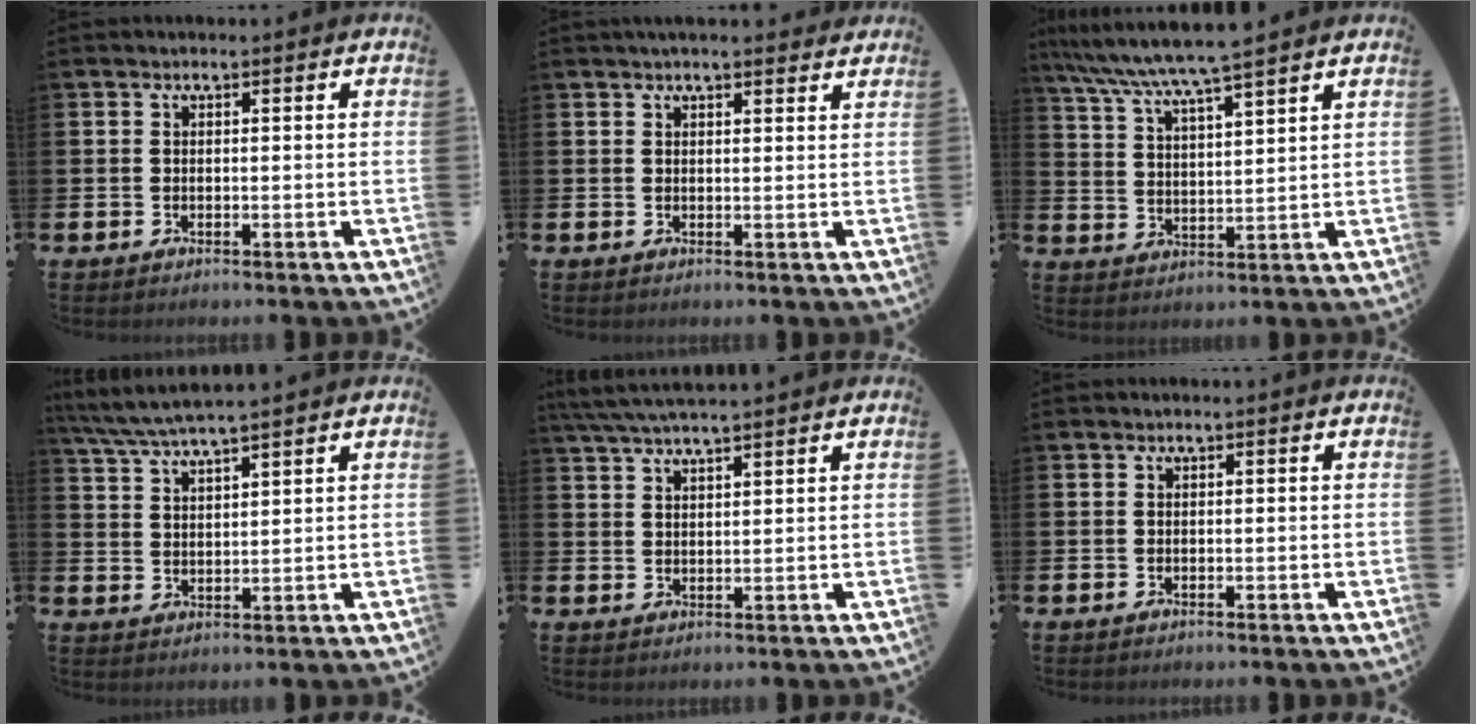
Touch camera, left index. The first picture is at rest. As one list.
[{"total": 2.3, "force": [2.2, 0.1, 0.5], "torque": [-0.008, -0.008, 0.039]}, {"total": 7.1, "force": [6.6, -0.1, 2.6], "torque": [-0.078, -0.030, 0.115]}, {"total": 5.0, "force": [4.7, 0.0, 1.8], "torque": [-0.056, -0.017, 0.084]}, {"total": 4.8, "force": [4.4, 0.2, 1.9], "torque": [-0.048, -0.011, 0.080]}, {"total": 0.0}]